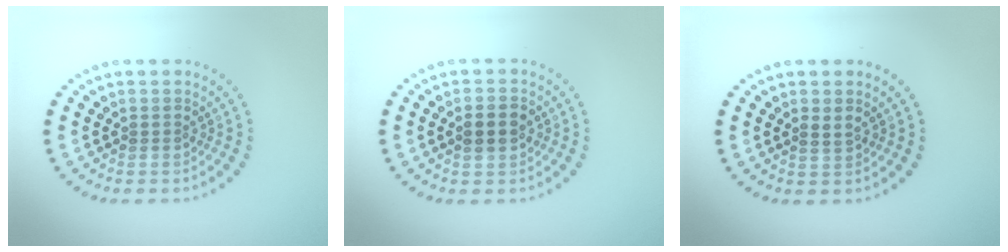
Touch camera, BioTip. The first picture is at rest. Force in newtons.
{"total": 2.2, "press": 2.2, "slide": 0.1}
{"total": 1.0, "press": 0.9, "slide": 0.3}